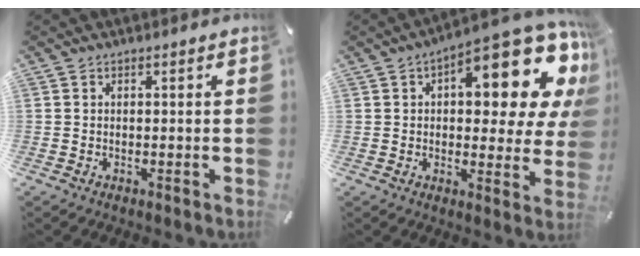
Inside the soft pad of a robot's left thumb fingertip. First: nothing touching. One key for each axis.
{"total": 17.8, "fx": 8.8, "fy": 7.3, "fz": 13.6, "tx": -0.167, "ty": -0.077, "tz": 0.139}